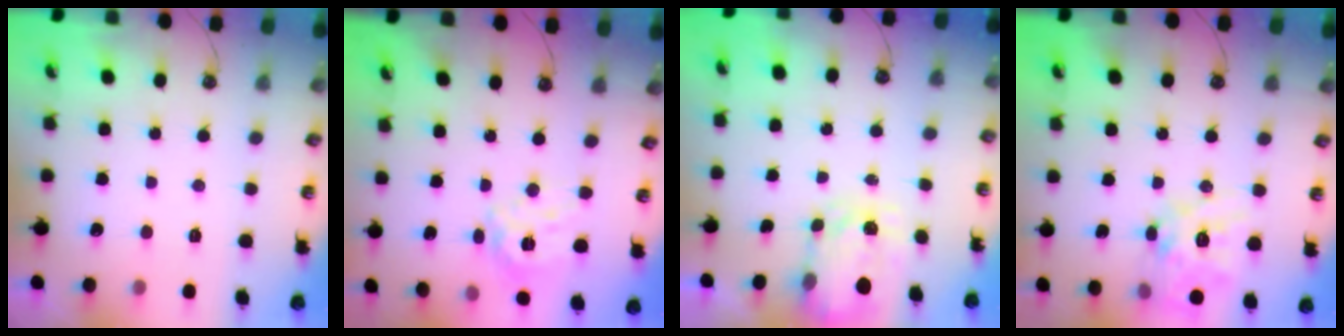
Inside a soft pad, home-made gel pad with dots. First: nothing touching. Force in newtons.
{"total": 13.2, "press": 13.2, "slide": 1.1}
{"total": 3.8, "press": 3.7, "slide": 0.6}
{"total": 15.6, "press": 15.5, "slide": 1.5}